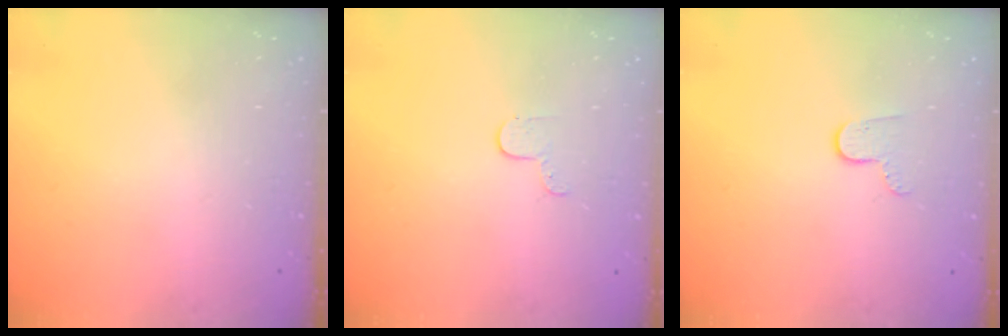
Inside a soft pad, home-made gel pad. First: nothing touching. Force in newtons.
{"total": 3.4, "press": 3.4, "slide": 0.3}
{"total": 5.7, "press": 5.7, "slide": 0.5}